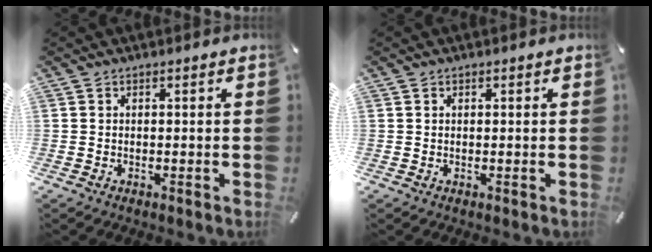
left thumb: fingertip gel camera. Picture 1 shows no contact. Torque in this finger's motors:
{"motor_torque": [0.38, -0.06, 0.08, -0.25, -0.05]}